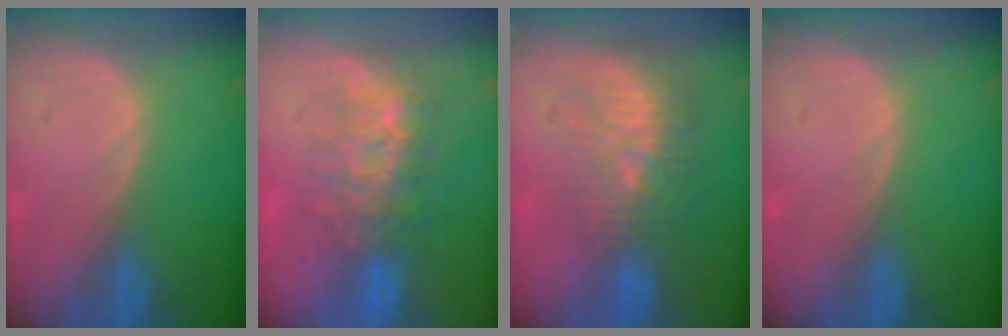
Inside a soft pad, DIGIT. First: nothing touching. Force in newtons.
{"total": 7.6, "press": 7.3, "slide": 2.2}
{"total": 10.3, "press": 8.9, "slide": 5.1}
{"total": 0.0}